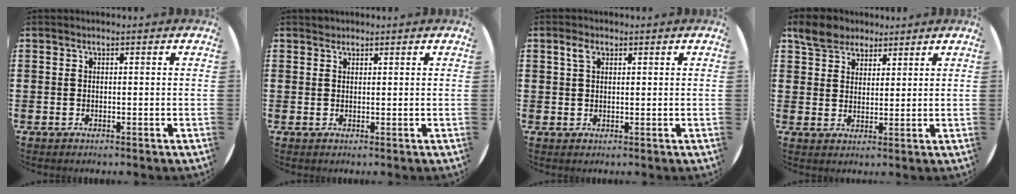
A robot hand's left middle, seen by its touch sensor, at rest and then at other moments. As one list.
[{"total": 0.7, "force": [0.7, 0.3, -0.1], "torque": [0.002, 0.003, 0.014]}, {"total": 2.1, "force": [1.2, 1.2, 1.3], "torque": [-0.021, 0.002, 0.020]}, {"total": 4.8, "force": [3.9, 2.5, 0.8], "torque": [-0.024, 0.000, 0.074]}]